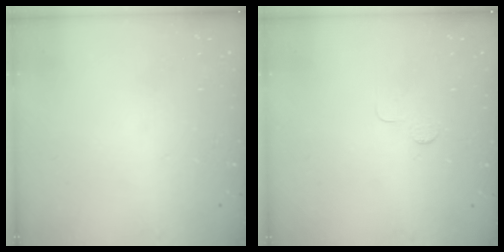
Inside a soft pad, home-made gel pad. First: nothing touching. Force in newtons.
{"total": 3.0, "press": 2.9, "slide": 0.3}